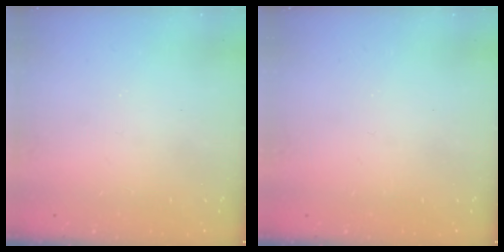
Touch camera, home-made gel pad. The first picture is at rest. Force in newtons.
{"total": 0.0}